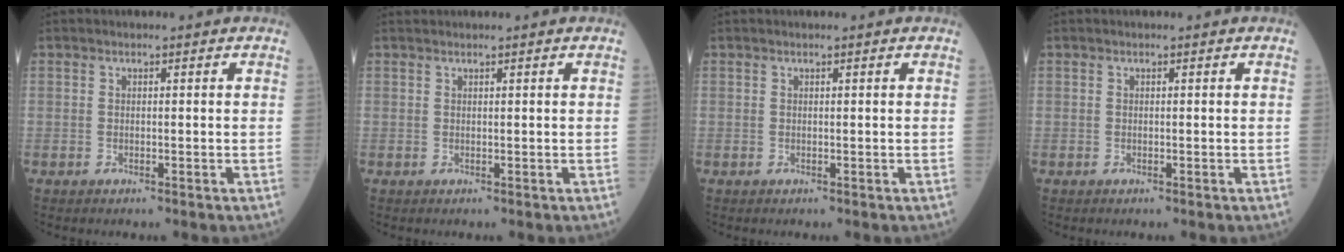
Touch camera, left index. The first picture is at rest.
{"total": 1.2, "force": [1.1, -0.1, 0.5], "torque": [-0.007, 0.019, 0.023]}
{"total": 0.0}
{"total": 0.0}